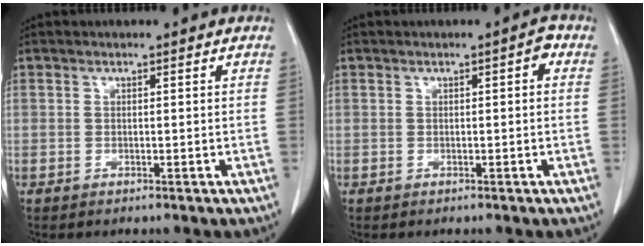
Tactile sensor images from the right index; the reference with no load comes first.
{"total": 2.0, "force": [0.5, 0.5, 1.8], "torque": [-0.025, 0.007, 0.006]}